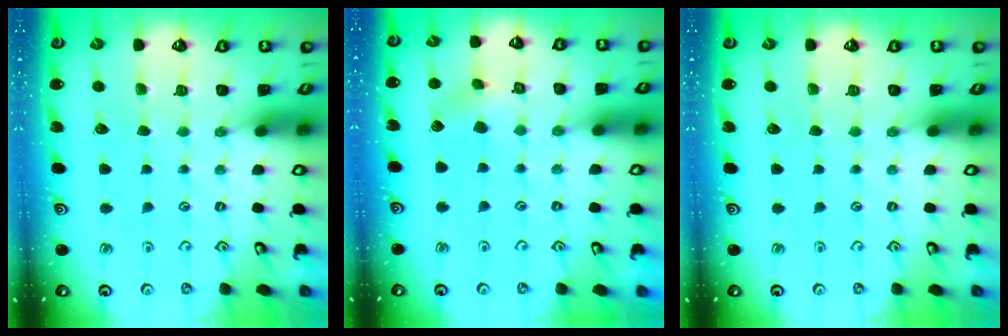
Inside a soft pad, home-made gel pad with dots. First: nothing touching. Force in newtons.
{"total": 5.1, "press": 5.0, "slide": 0.8}
{"total": 0.0}